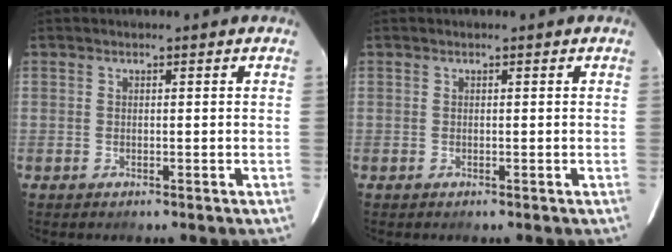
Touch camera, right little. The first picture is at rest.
{"total": 0.0}